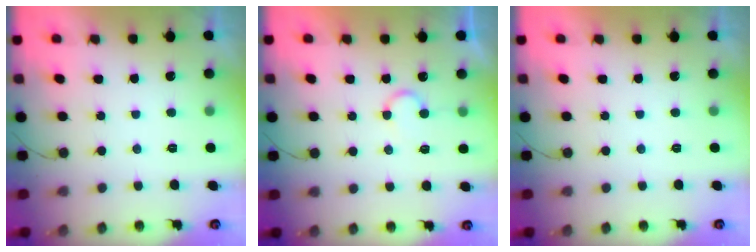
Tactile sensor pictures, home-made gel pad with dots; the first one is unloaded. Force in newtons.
{"total": 5.8, "press": 5.7, "slide": 0.6}
{"total": 1.9, "press": 1.9, "slide": 0.1}